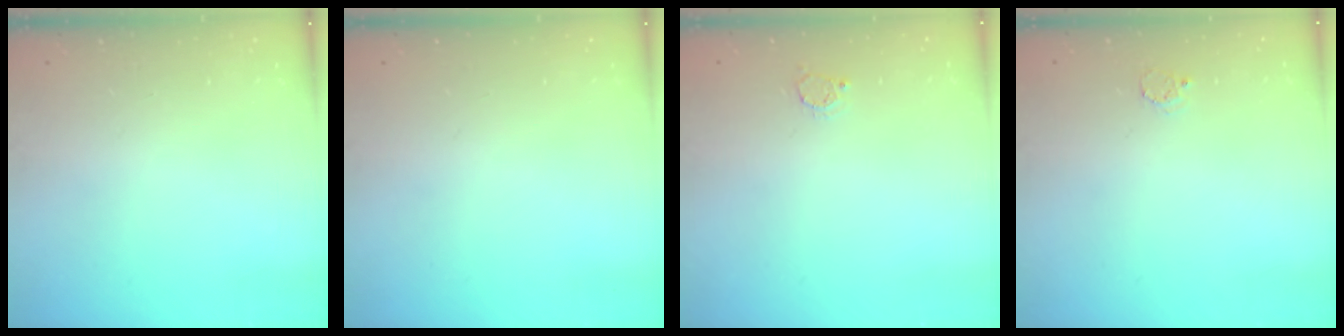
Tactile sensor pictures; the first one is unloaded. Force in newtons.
{"total": 0.0}
{"total": 2.8, "press": 2.8, "slide": 0.3}
{"total": 2.3, "press": 2.3, "slide": 0.2}